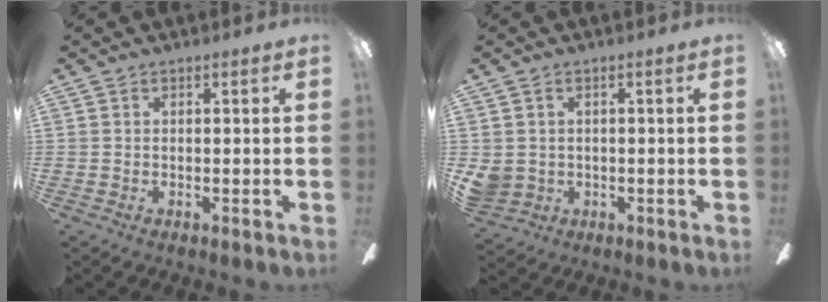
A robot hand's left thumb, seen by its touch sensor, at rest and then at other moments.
{"total": 3.7, "force": [-0.1, 3.6, 1.1], "torque": [-0.038, 0.003, -0.002]}